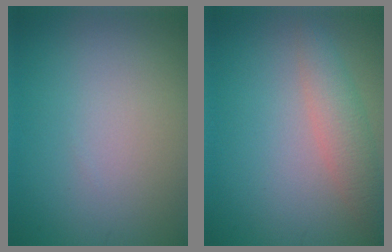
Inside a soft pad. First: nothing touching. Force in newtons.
{"total": 2.9, "press": 2.9, "slide": 0.2}